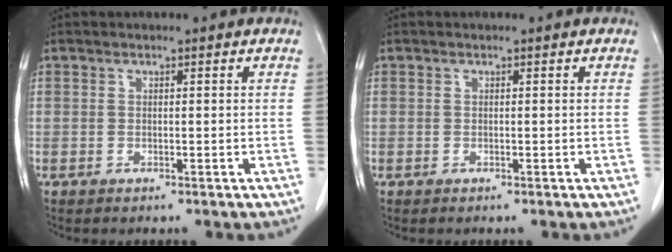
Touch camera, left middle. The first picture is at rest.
{"total": 0.0}